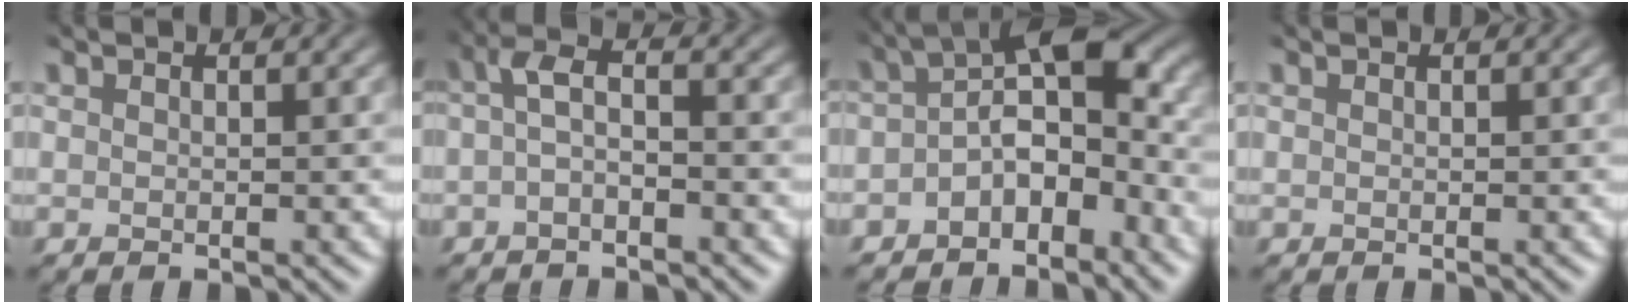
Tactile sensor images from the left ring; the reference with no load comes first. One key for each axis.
{"total": 2.1, "fx": -1.4, "fy": 0.6, "fz": 1.5, "tx": -0.048, "ty": 0.000, "tz": -0.019}
{"total": 5.7, "fx": -2.7, "fy": 2.9, "fz": 4.1, "tx": -0.060, "ty": 0.017, "tz": -0.052}
{"total": 0.0}